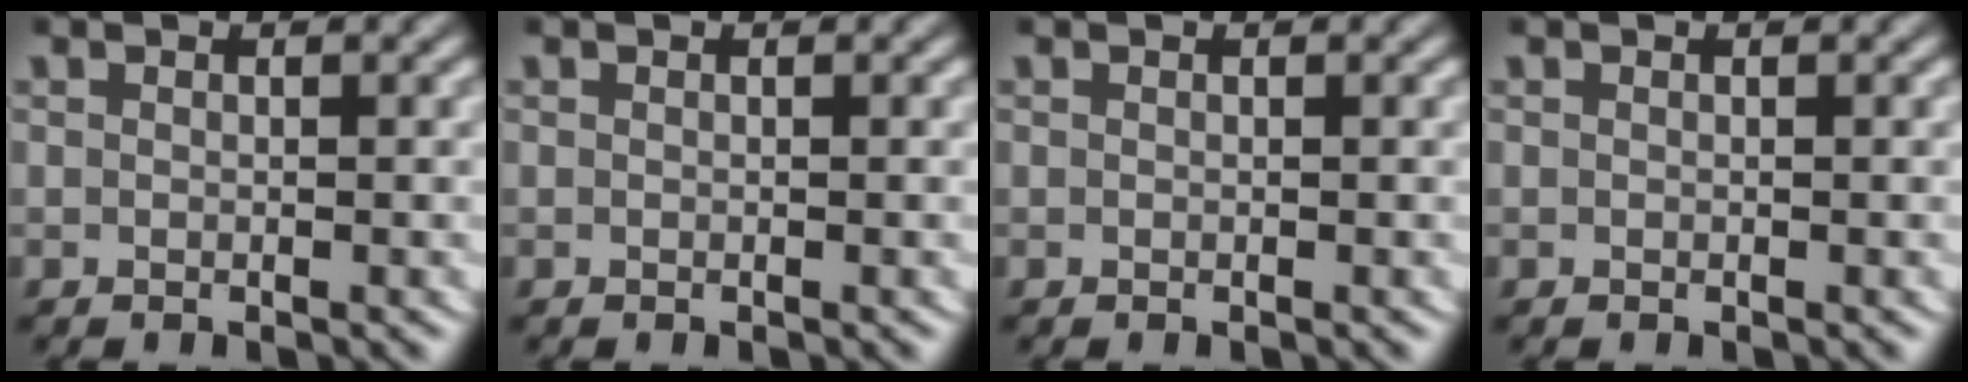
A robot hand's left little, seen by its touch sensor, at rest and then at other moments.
{"total": 0.0}
{"total": 0.0}
{"total": 0.0}